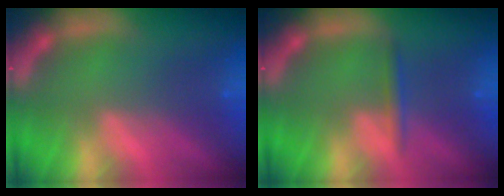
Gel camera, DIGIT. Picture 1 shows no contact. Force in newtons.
{"total": 1.4}